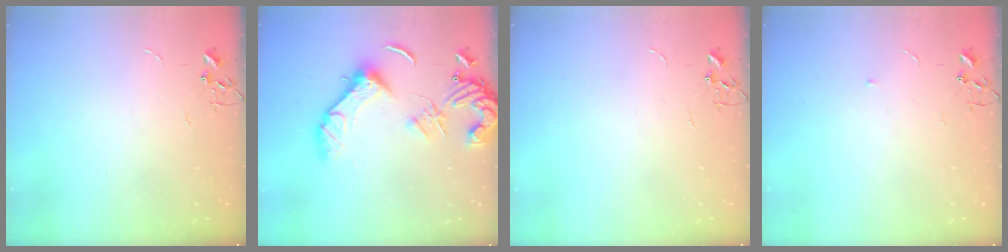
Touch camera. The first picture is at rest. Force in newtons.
{"total": 15.8, "press": 15.7, "slide": 2.2}
{"total": 0.0}
{"total": 4.0, "press": 4.0, "slide": 0.6}